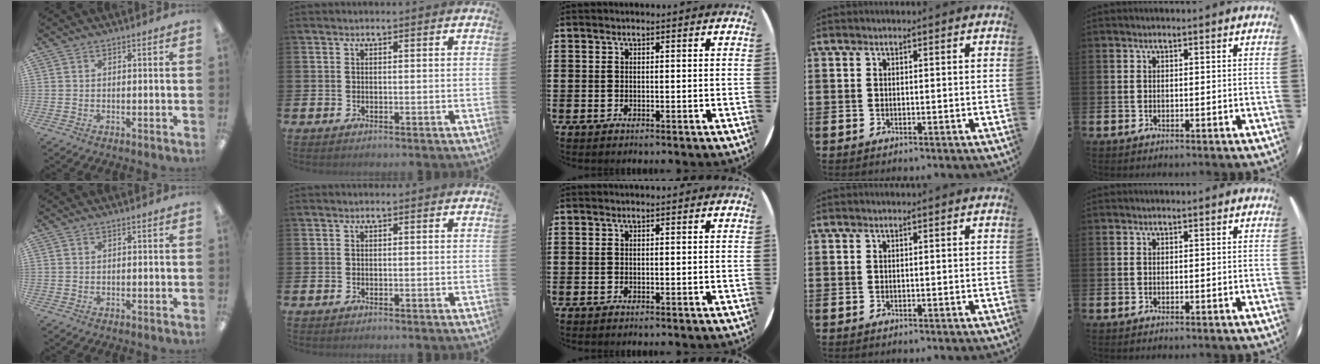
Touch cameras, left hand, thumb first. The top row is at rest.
{}